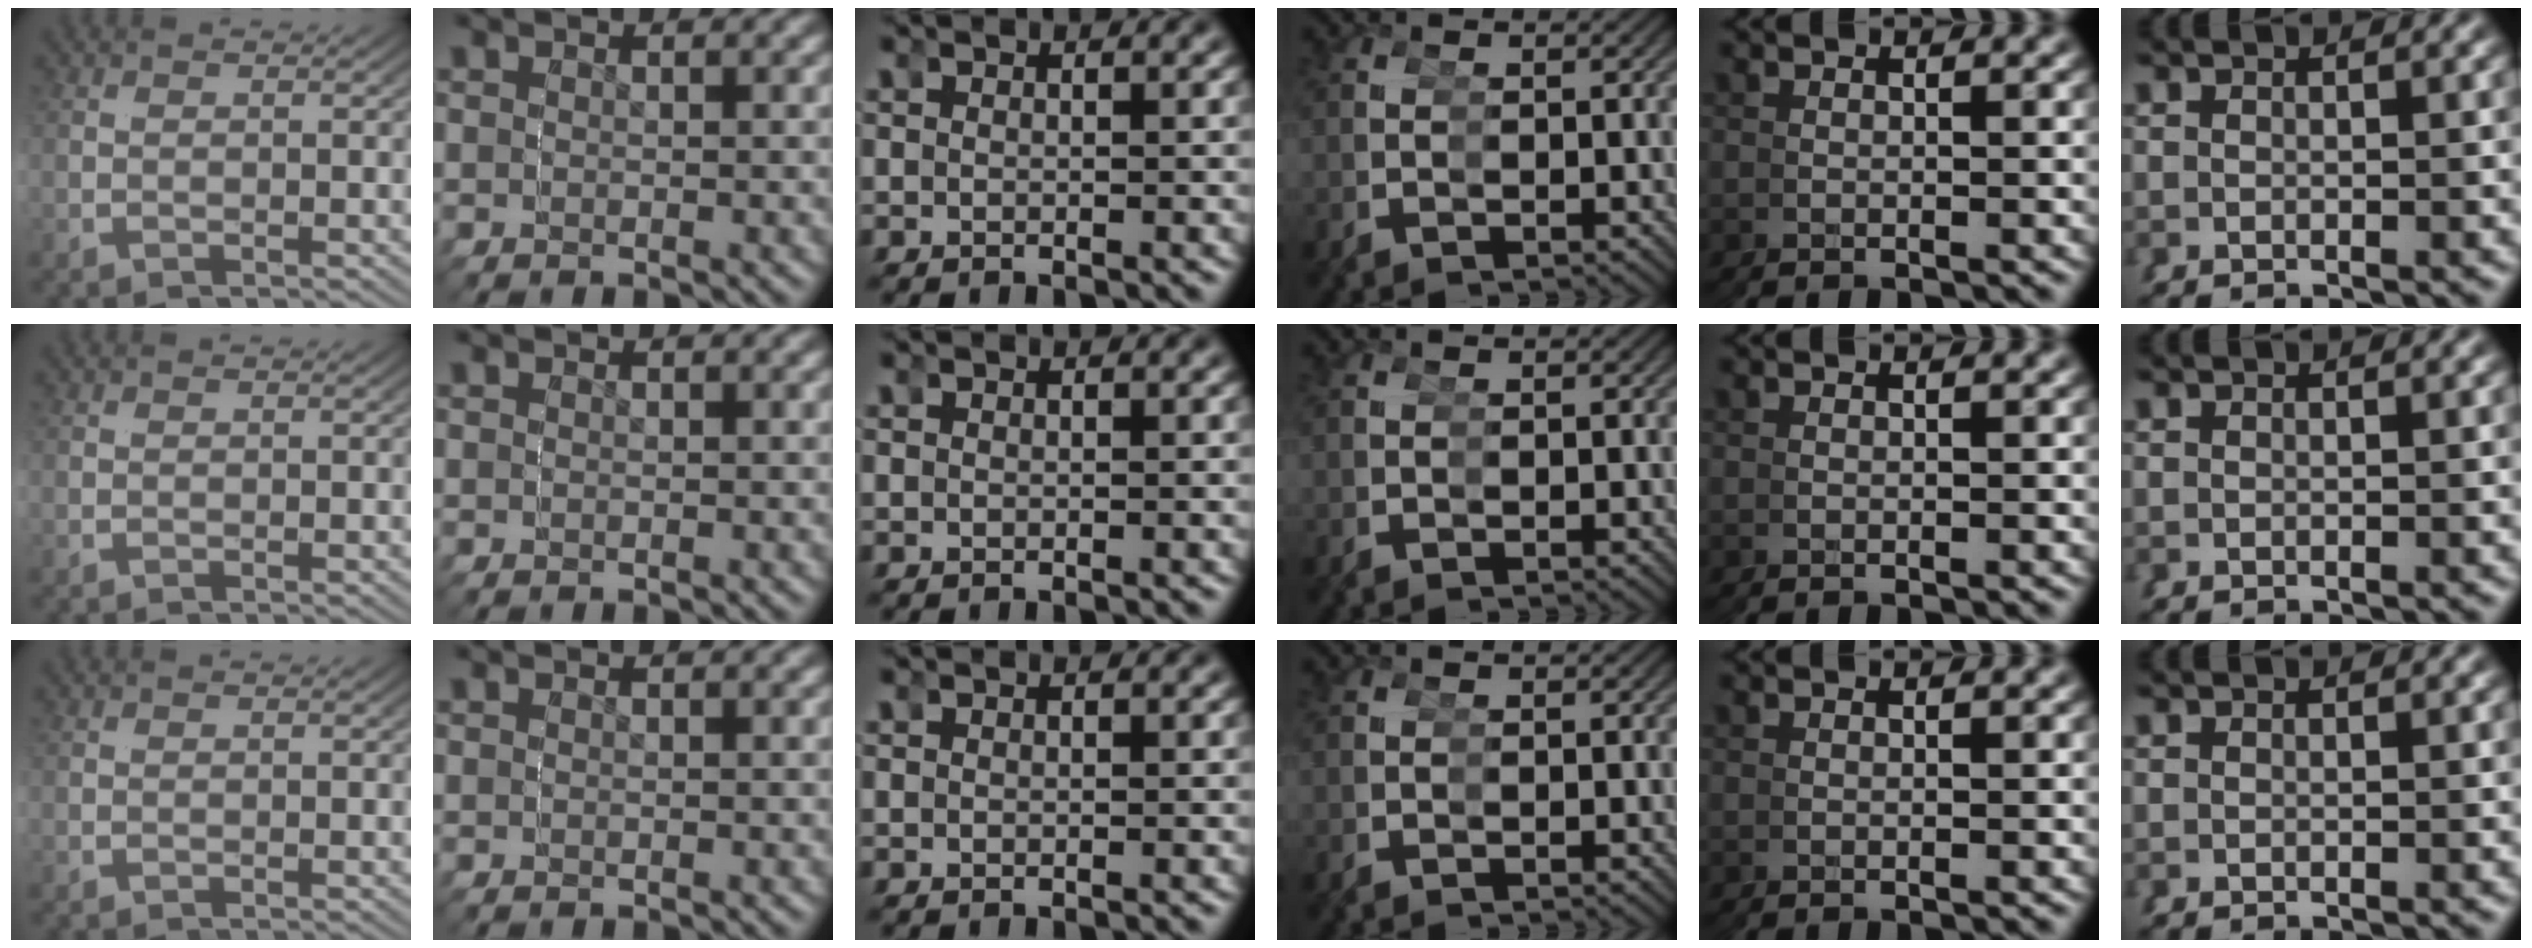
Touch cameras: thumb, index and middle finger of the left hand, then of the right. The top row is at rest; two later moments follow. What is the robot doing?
{"motion": "grasp_and_lifting", "object": "scissors"}